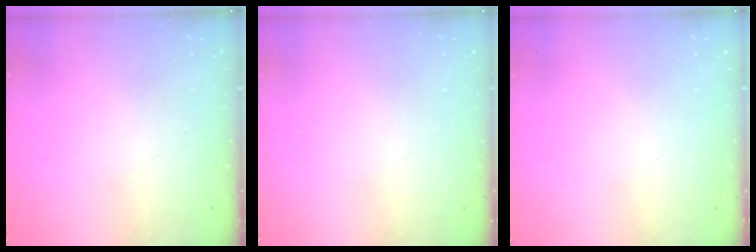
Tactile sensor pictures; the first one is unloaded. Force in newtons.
{"total": 0.0}
{"total": 0.0}